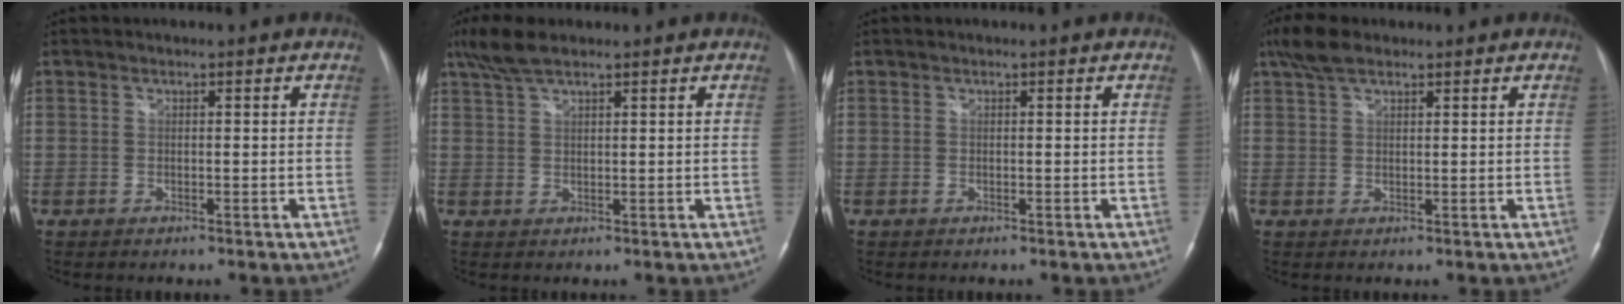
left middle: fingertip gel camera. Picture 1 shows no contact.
{"total": 4.7, "force": [3.6, 1.0, 2.9], "torque": [-0.068, 0.017, 0.073]}
{"total": 0.0}
{"total": 4.4, "force": [3.2, 1.7, 2.6], "torque": [-0.062, 0.020, 0.065]}